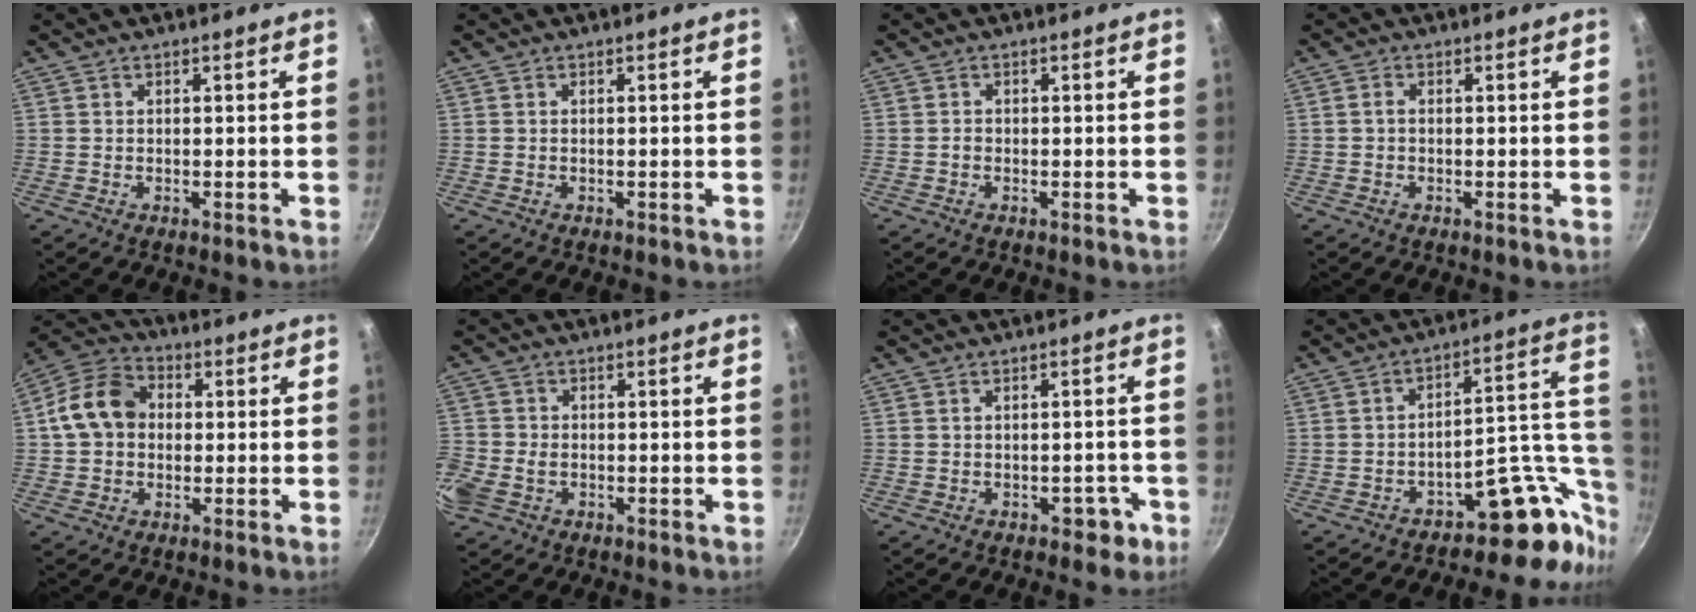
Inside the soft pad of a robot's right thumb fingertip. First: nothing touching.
{"total": 0.0}
{"total": 0.6, "force": [-0.3, 0.4, 0.2], "torque": [-0.003, 0.003, -0.007]}
{"total": 1.0, "force": [-0.1, 0.6, 0.8], "torque": [-0.014, 0.005, -0.002]}
{"total": 11.1, "force": [0.6, 8.8, 6.7], "torque": [-0.094, 0.025, -0.008]}
{"total": 9.4, "force": [-3.1, 7.3, 5.1], "torque": [-0.136, 0.007, -0.068]}
{"total": 3.4, "force": [-1.7, 2.2, 2.0], "torque": [-0.004, 0.023, -0.007]}
{"total": 15.2, "force": [-7.5, 9.6, 9.1], "torque": [-0.037, 0.074, -0.107]}